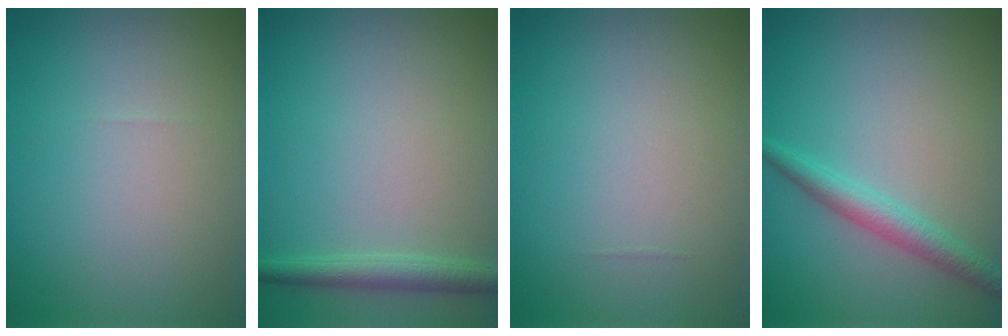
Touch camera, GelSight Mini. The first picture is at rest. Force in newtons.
{"total": 2.3, "press": 2.3, "slide": 0.1}
{"total": 0.0}
{"total": 2.5, "press": 2.5, "slide": 0.1}